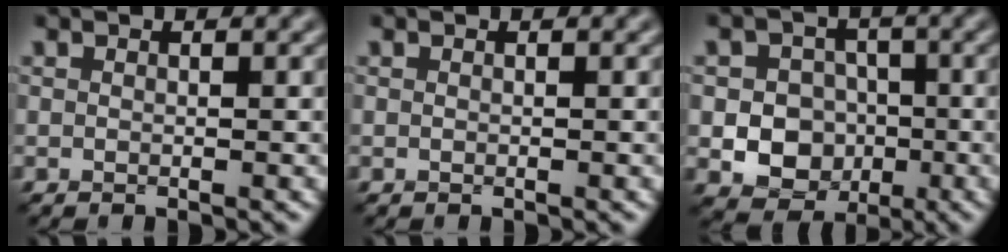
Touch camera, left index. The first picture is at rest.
{"total": 0.0}
{"total": 8.1, "force": [-2.0, 7.2, 3.1], "torque": [-0.031, 0.004, -0.060]}